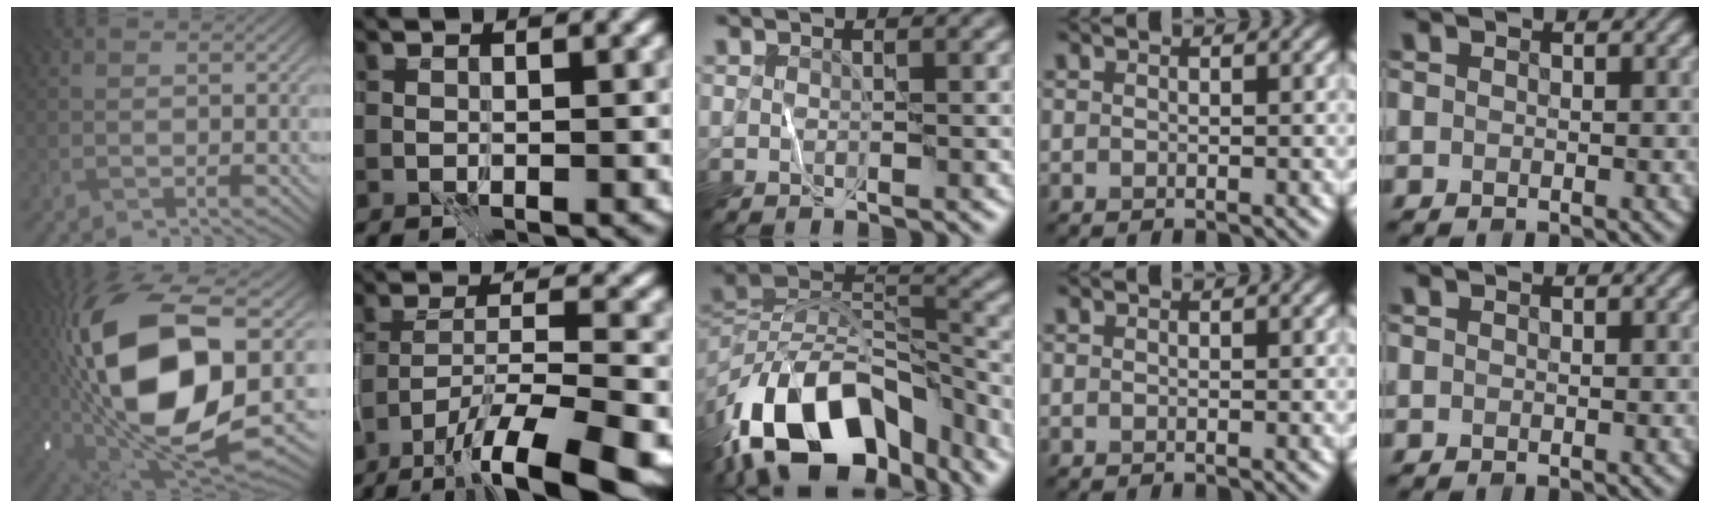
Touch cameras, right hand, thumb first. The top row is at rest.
{"thumb": {"total": 20.2, "force": [0.9, 9.4, 17.8], "torque": [-0.400, -0.009, 0.015]}, "index": {"total": 11.5, "force": [-7.9, 2.5, 7.9], "torque": [-0.132, -0.006, -0.126]}, "middle": {"total": 15.6, "force": [-9.3, 8.0, 9.7], "torque": [-0.195, 0.011, -0.156]}}